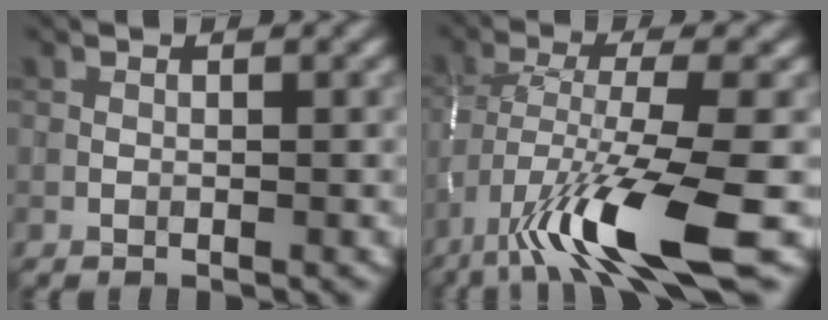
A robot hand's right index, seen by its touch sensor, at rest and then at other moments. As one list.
[{"total": 11.4, "force": [-6.1, 2.2, 9.4], "torque": [-0.178, -0.008, -0.109]}]